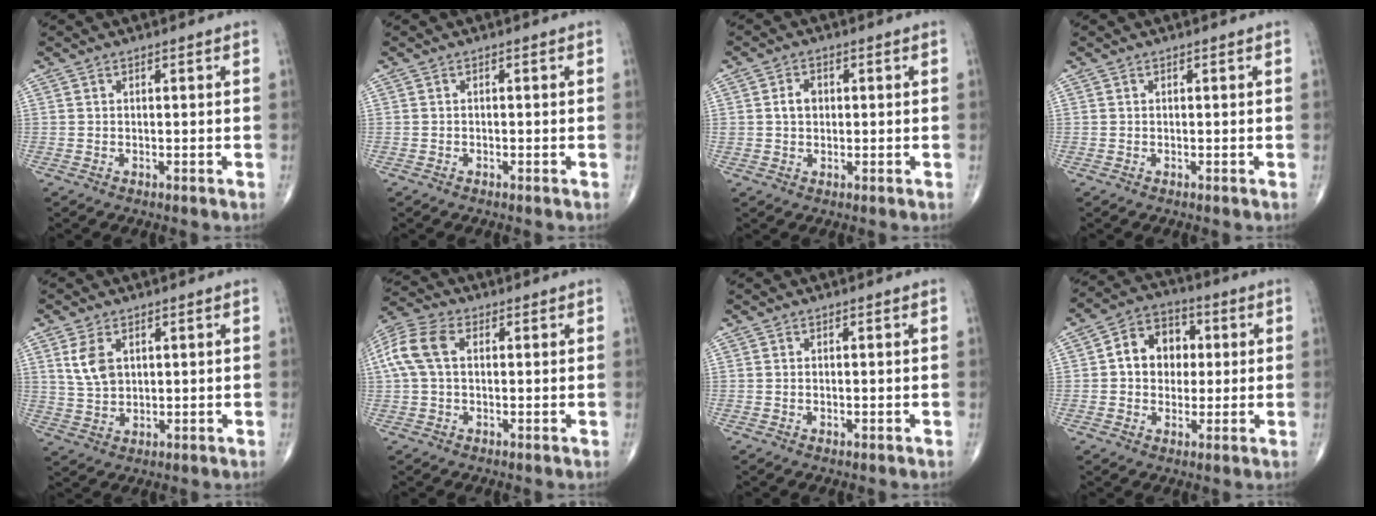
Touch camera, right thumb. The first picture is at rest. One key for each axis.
{"total": 0.0}
{"total": 3.4, "fx": 0.4, "fy": 2.7, "fz": 2.1, "tx": -0.028, "ty": 0.005, "tz": 0.006}
{"total": 0.0}
{"total": 5.9, "fx": 2.1, "fy": 3.7, "fz": 4.0, "tx": -0.070, "ty": -0.007, "tz": 0.050}
{"total": 9.1, "fx": 1.5, "fy": 5.8, "fz": 6.9, "tx": -0.166, "ty": 0.029, "tz": 0.028}
{"total": 0.6, "fx": -0.2, "fy": 0.3, "fz": 0.5, "tx": -0.014, "ty": 0.003, "tz": -0.001}
{"total": 10.3, "fx": 1.3, "fy": 8.2, "fz": 6.1, "tx": -0.056, "ty": 0.018, "tz": 0.011}